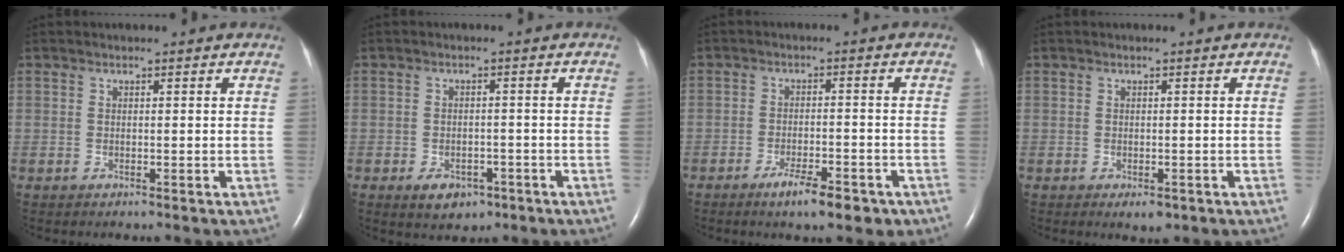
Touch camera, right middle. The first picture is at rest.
{"total": 4.3, "force": [-2.4, 2.8, 2.3], "torque": [-0.034, 0.002, -0.024]}
{"total": 5.9, "force": [-3.9, 1.5, 4.2], "torque": [-0.072, -0.004, -0.055]}
{"total": 2.0, "force": [-1.0, 1.0, 1.4], "torque": [-0.017, -0.002, -0.006]}